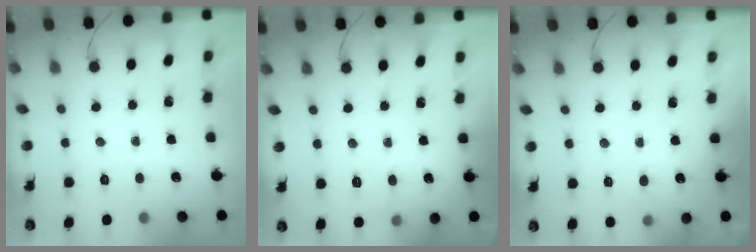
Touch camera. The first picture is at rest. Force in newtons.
{"total": 4.3, "press": 4.1, "slide": 1.3}
{"total": 2.6, "press": 2.2, "slide": 1.4}